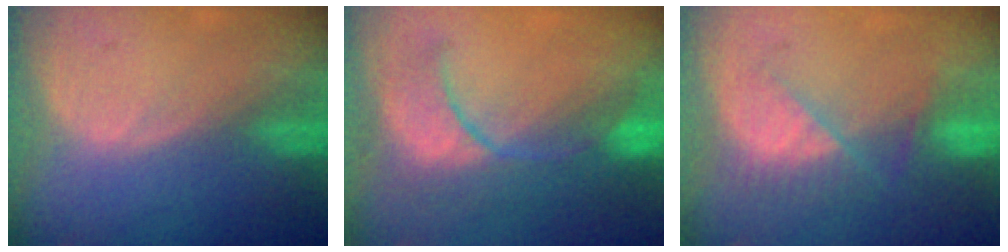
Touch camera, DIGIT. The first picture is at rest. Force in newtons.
{"total": 9.5, "press": 8.9, "slide": 3.3}
{"total": 7.6, "press": 6.9, "slide": 3.1}